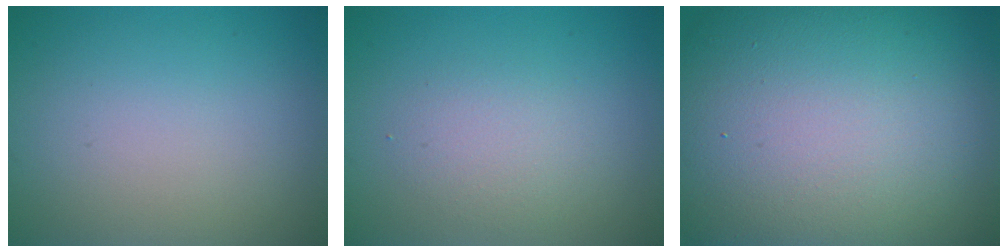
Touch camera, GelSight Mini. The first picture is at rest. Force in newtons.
{"total": 2.1, "press": 2.1, "slide": 0.0}
{"total": 22.1, "press": 22.0, "slide": 1.5}